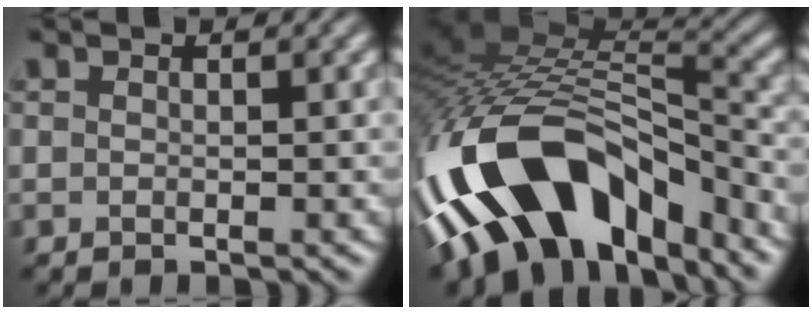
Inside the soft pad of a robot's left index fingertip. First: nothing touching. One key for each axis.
{"total": 15.0, "fx": -7.8, "fy": 7.5, "fz": 10.3, "tx": -0.189, "ty": 0.024, "tz": -0.134}